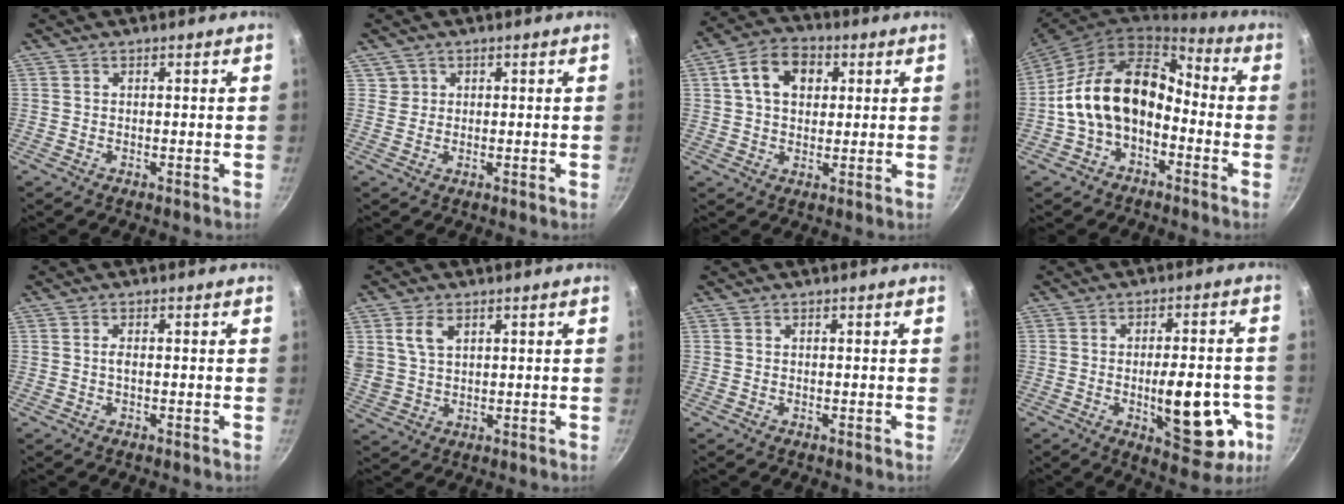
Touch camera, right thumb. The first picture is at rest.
{"total": 2.0, "force": [0.7, 1.8, 0.1], "torque": [0.018, 0.008, 0.009]}
{"total": 10.1, "force": [2.8, 7.2, 6.5], "torque": [-0.092, 0.012, 0.035]}
{"total": 15.4, "force": [-3.1, 10.5, 10.7], "torque": [-0.161, 0.062, -0.066]}
{"total": 1.0, "force": [0.0, 0.3, 1.0], "torque": [-0.019, 0.002, -0.002]}
{"total": 5.9, "force": [2.5, 3.7, 3.9], "torque": [-0.068, -0.006, 0.055]}
{"total": 0.0}
{"total": 16.1, "force": [-4.3, 6.8, 13.9], "torque": [-0.153, 0.011, -0.051]}